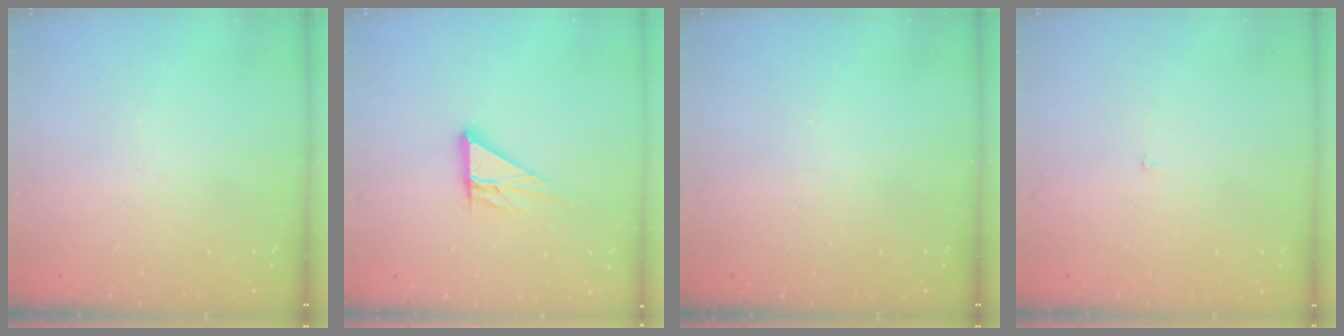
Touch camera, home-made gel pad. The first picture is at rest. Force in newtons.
{"total": 9.0, "press": 9.0, "slide": 0.7}
{"total": 0.0}
{"total": 1.9, "press": 1.9, "slide": 0.1}